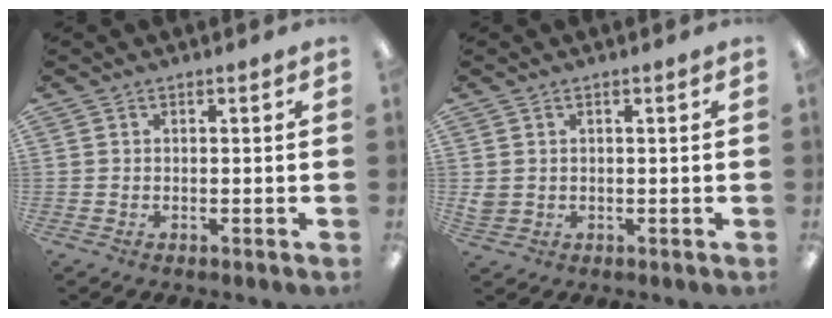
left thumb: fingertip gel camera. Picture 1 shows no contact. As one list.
[{"total": 2.0, "force": [0.6, 1.7, 0.7], "torque": [-0.015, 0.003, 0.011]}]